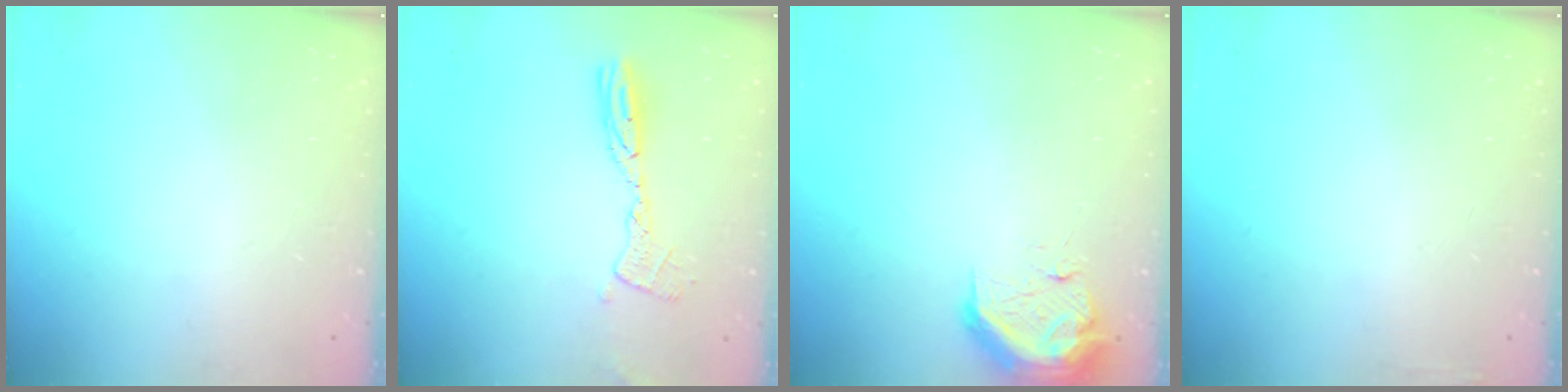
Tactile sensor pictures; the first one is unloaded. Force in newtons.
{"total": 9.7, "press": 9.6, "slide": 0.9}
{"total": 14.4, "press": 11.8, "slide": 8.4}
{"total": 3.5, "press": 3.1, "slide": 1.6}